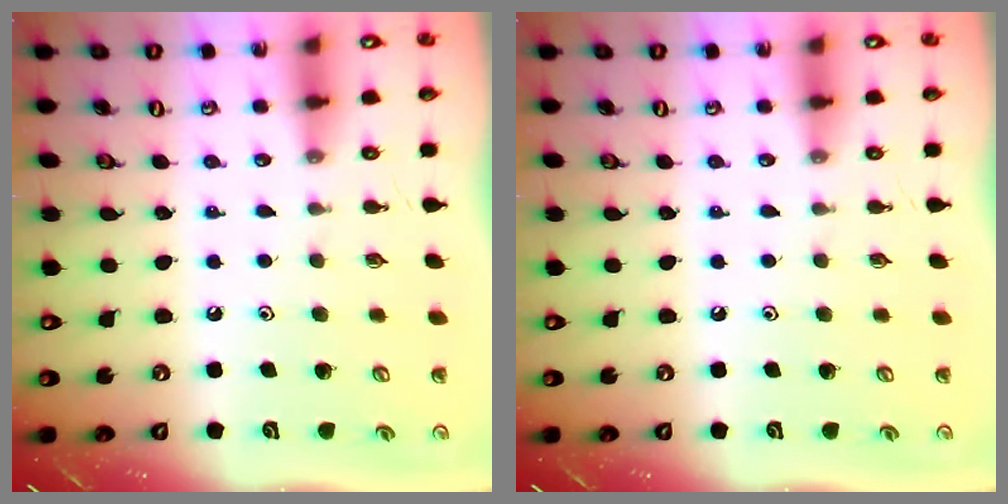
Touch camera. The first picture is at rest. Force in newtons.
{"total": 0.0}